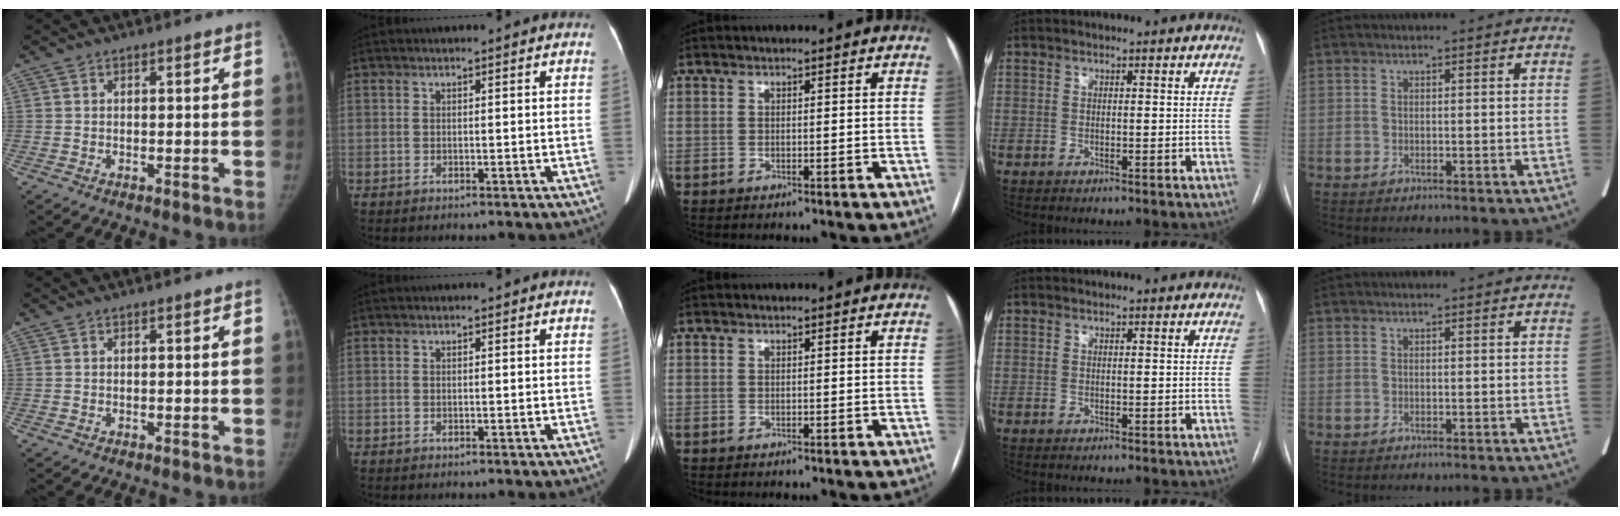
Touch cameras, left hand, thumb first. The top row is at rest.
{}